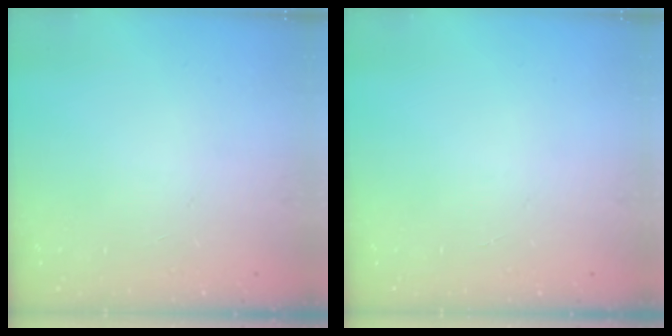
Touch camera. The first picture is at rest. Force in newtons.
{"total": 0.0}